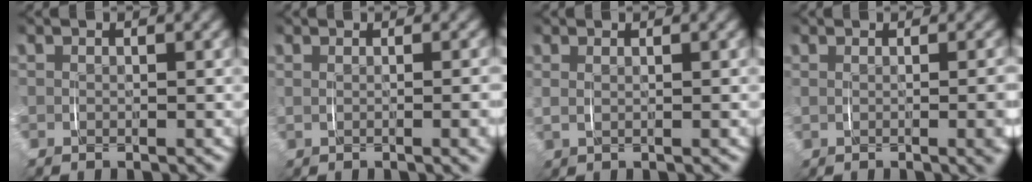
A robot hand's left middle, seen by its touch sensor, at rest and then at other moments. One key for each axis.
{"total": 2.4, "fx": 0.3, "fy": 0.1, "fz": 2.3, "tx": -0.028, "ty": 0.007, "tz": 0.003}
{"total": 1.3, "fx": 0.6, "fy": 0.3, "fz": 1.1, "tx": -0.028, "ty": -0.001, "tz": 0.014}
{"total": 3.1, "fx": 0.3, "fy": 0.4, "fz": 3.0, "tx": -0.028, "ty": 0.006, "tz": 0.002}